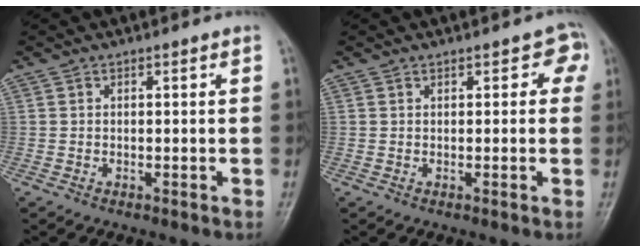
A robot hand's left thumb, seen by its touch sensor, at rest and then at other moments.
{"total": 2.7, "force": [1.3, 1.8, 1.6], "torque": [0.009, 0.002, 0.008]}